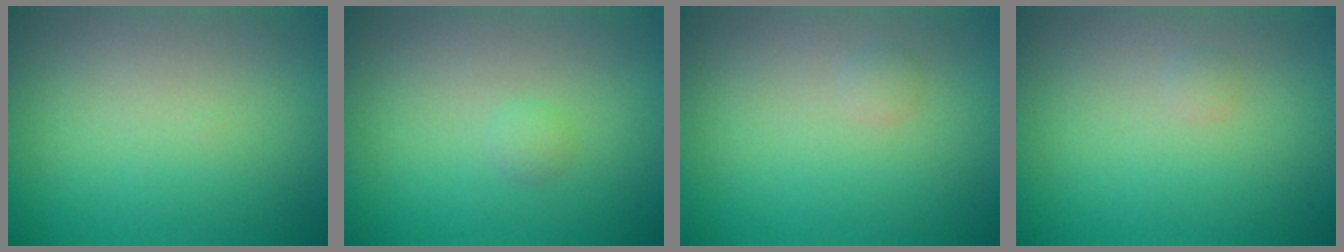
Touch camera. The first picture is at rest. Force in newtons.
{"total": 0.8, "press": 0.8, "slide": 0.1}
{"total": 0.7, "press": 0.7, "slide": 0.0}
{"total": 0.6, "press": 0.6, "slide": 0.0}